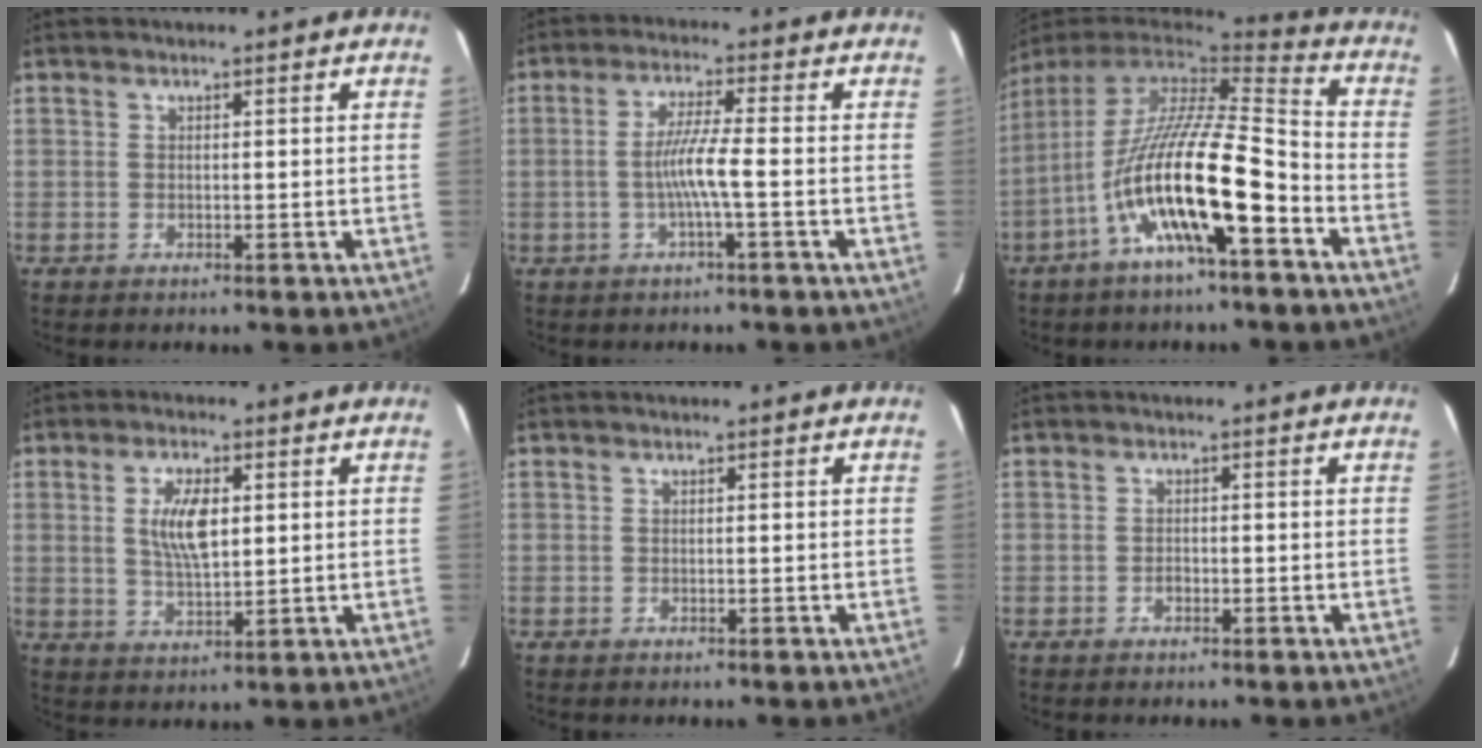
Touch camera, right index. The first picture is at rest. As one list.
[{"total": 5.3, "force": [-1.6, -0.8, 5.0], "torque": [-0.103, 0.000, -0.029]}, {"total": 18.6, "force": [-8.0, 3.2, 16.4], "torque": [-0.282, -0.032, -0.149]}, {"total": 7.4, "force": [1.6, 3.1, 6.5], "torque": [-0.122, 0.002, 0.034]}, {"total": 0.0}, {"total": 1.0, "force": [-0.5, 0.8, 0.4], "torque": [-0.004, 0.002, -0.008]}]